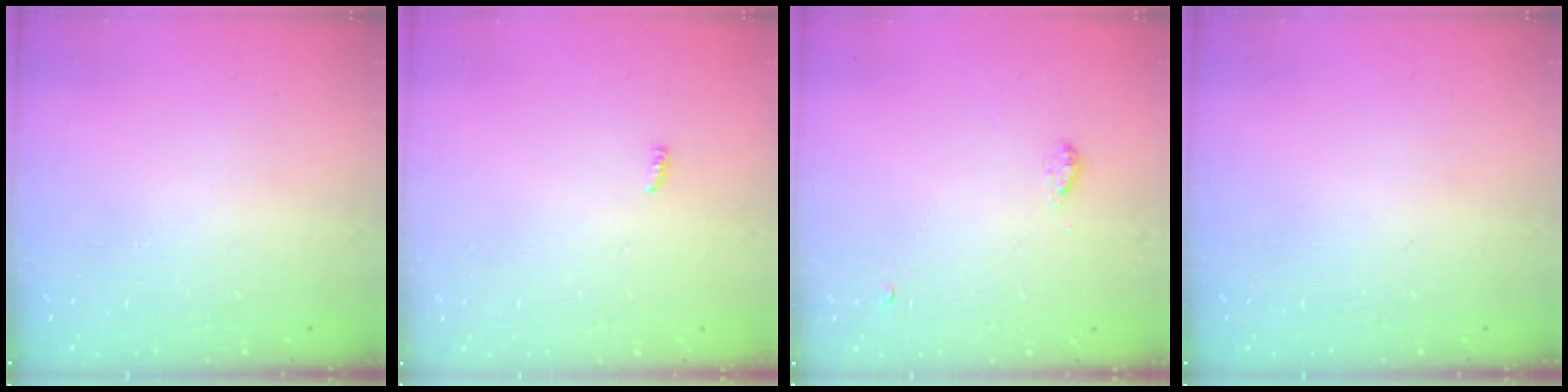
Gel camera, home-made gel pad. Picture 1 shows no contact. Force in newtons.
{"total": 3.6, "press": 3.6, "slide": 0.4}
{"total": 8.1, "press": 5.6, "slide": 5.8}
{"total": 0.0}